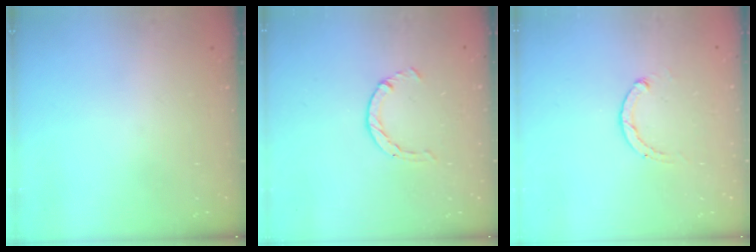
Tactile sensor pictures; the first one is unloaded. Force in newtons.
{"total": 2.1, "press": 2.1, "slide": 0.3}
{"total": 1.8, "press": 1.7, "slide": 0.5}